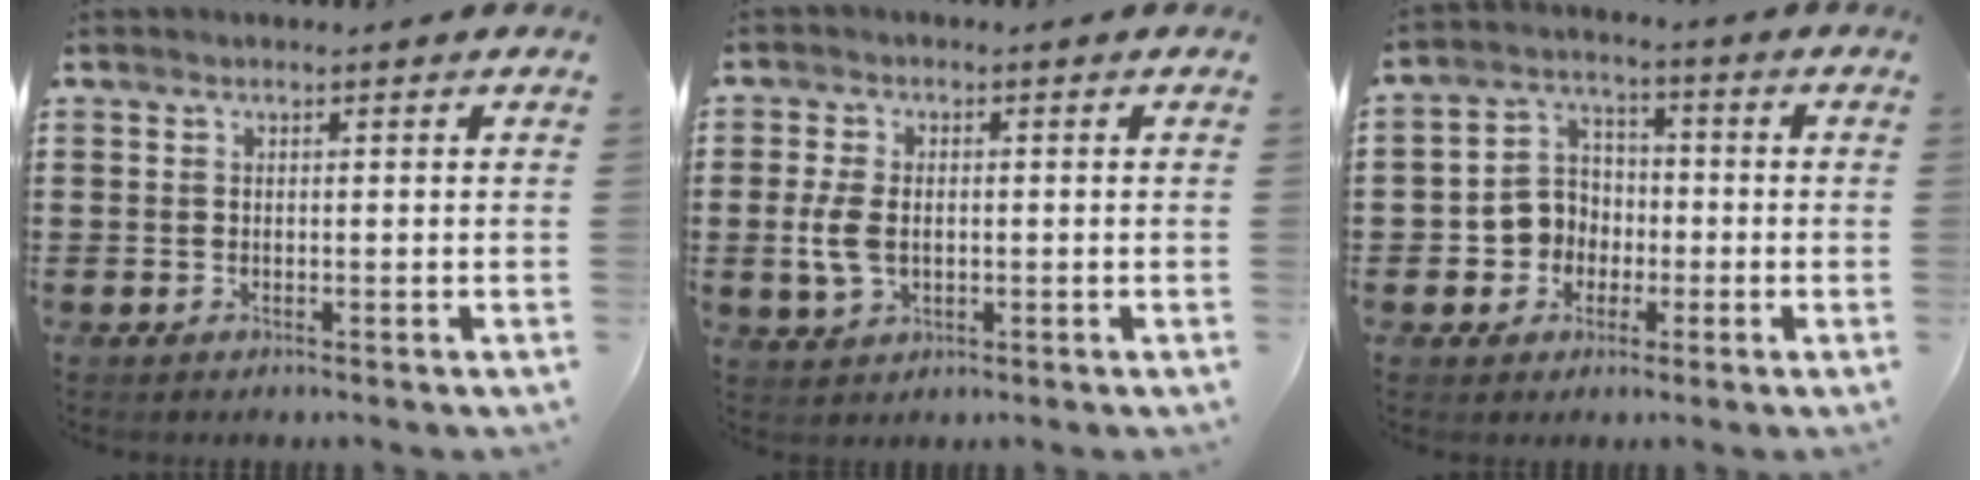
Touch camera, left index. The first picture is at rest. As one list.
[{"total": 4.6, "force": [-0.3, 2.8, 3.6], "torque": [-0.090, 0.000, -0.011]}, {"total": 6.3, "force": [-1.5, 5.8, 1.6], "torque": [-0.063, 0.011, -0.033]}]